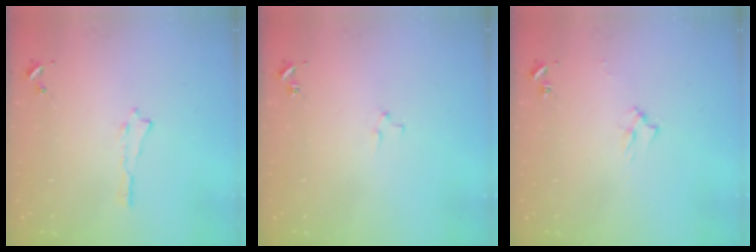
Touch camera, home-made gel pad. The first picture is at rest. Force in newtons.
{"total": 1.9, "press": 1.9, "slide": 0.2}
{"total": 2.0, "press": 2.0, "slide": 0.3}